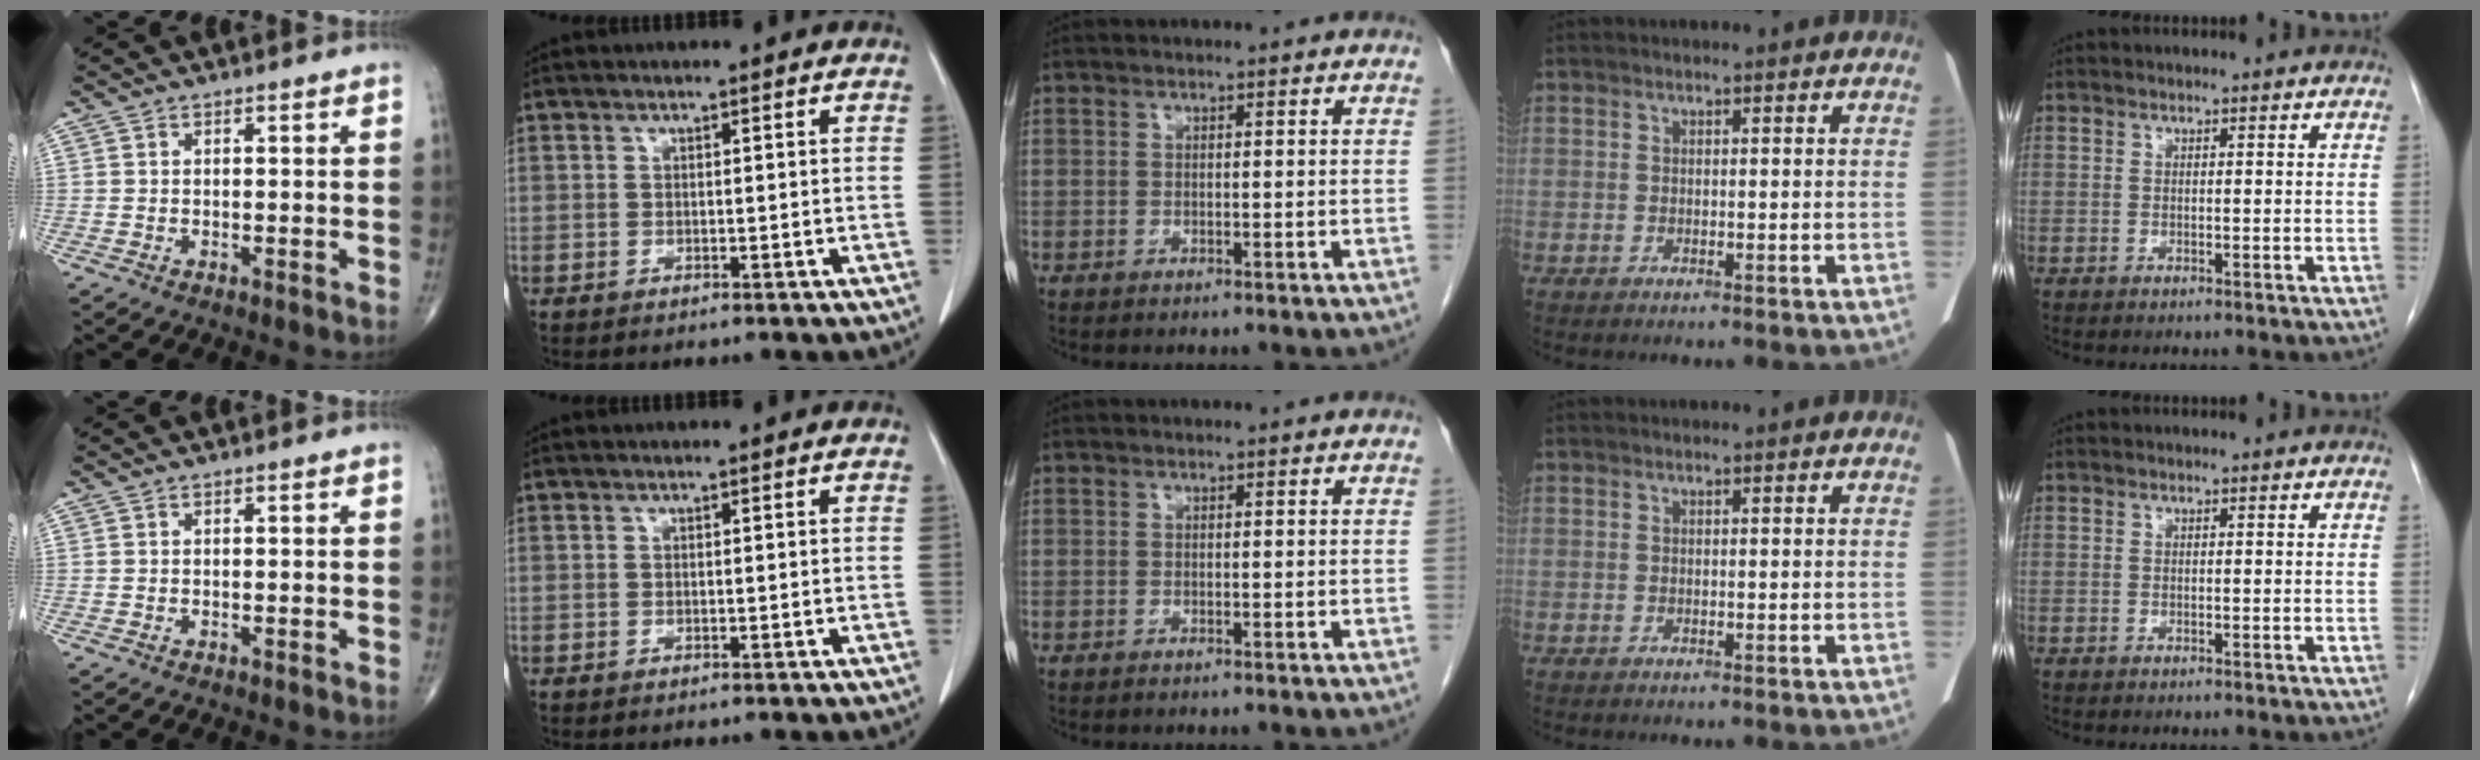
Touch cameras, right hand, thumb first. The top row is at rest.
{}